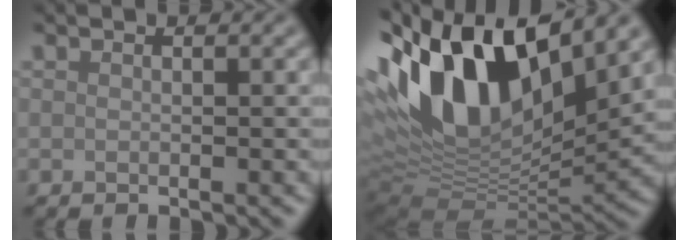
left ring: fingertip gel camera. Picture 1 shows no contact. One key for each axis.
{"total": 15.8, "fx": 5.6, "fy": 7.8, "fz": 12.5, "tx": -0.244, "ty": 0.022, "tz": 0.100}